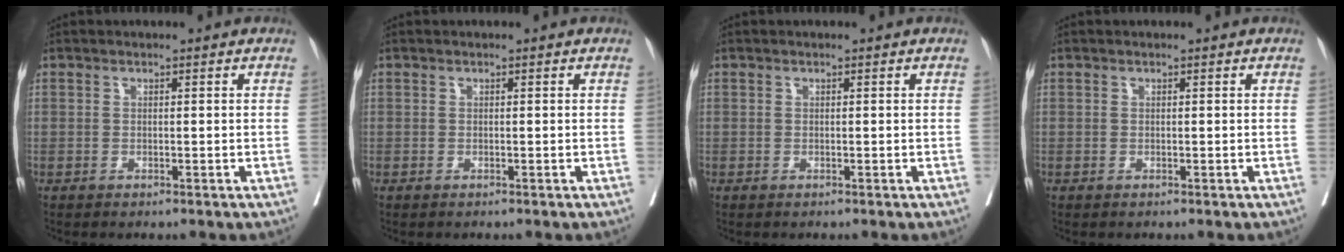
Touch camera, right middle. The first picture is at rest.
{"total": 0.0}
{"total": 0.0}
{"total": 0.0}